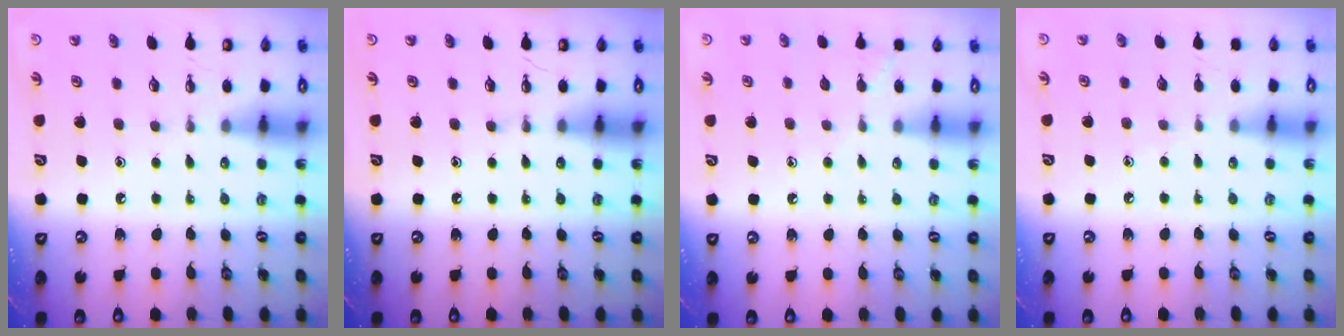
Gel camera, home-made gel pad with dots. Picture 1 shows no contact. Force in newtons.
{"total": 0.0}
{"total": 5.6, "press": 5.5, "slide": 0.6}
{"total": 3.3, "press": 3.2, "slide": 0.4}